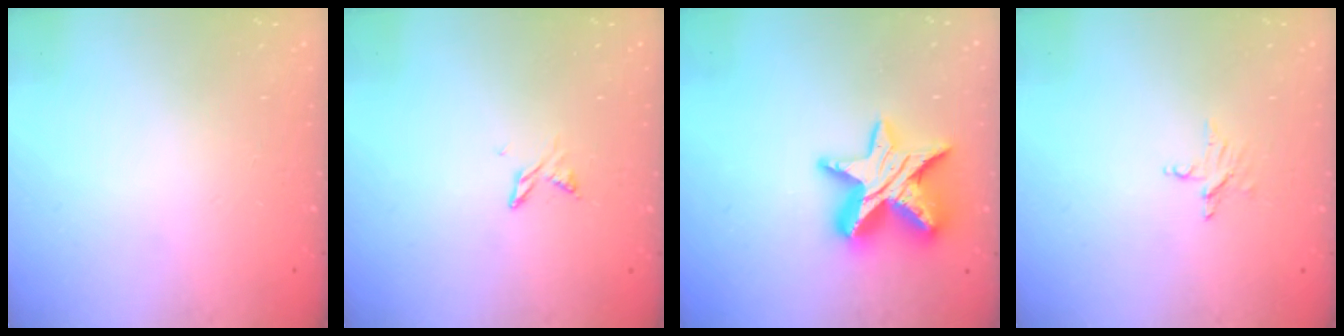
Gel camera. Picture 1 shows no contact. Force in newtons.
{"total": 2.9, "press": 2.8, "slide": 0.5}
{"total": 15.0, "press": 14.9, "slide": 1.1}
{"total": 3.1, "press": 3.1, "slide": 0.3}